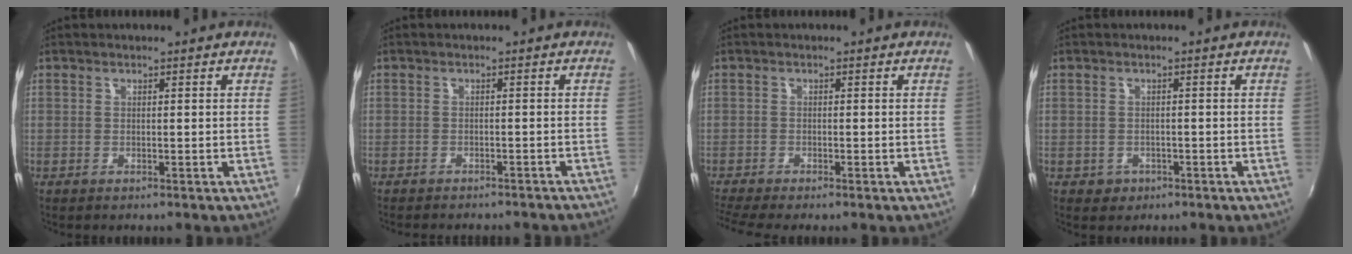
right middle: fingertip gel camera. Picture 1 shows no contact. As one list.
[{"total": 8.1, "force": [-7.3, 1.7, 3.1], "torque": [-0.073, -0.014, -0.094]}, {"total": 4.0, "force": [-3.5, -0.3, 2.0], "torque": [-0.053, -0.020, -0.065]}, {"total": 2.4, "force": [-1.0, 2.1, 0.6], "torque": [-0.017, -0.002, -0.011]}]